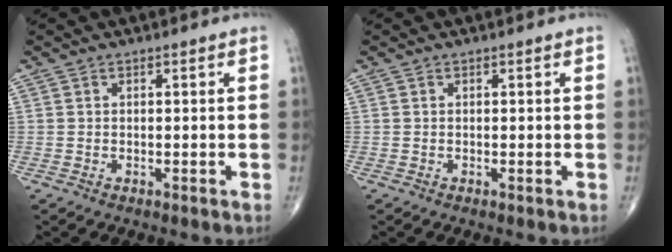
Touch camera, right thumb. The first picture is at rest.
{"total": 0.0}